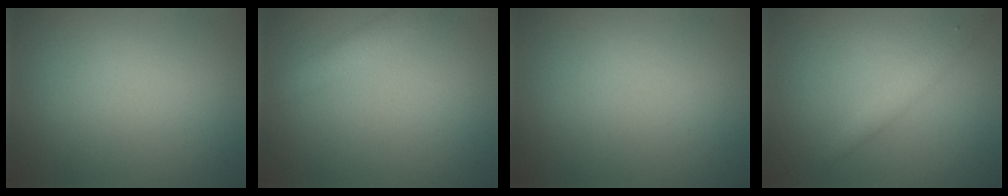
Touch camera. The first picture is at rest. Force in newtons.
{"total": 2.5, "press": 2.5, "slide": 0.2}
{"total": 0.0}
{"total": 1.7, "press": 1.7, "slide": 0.0}